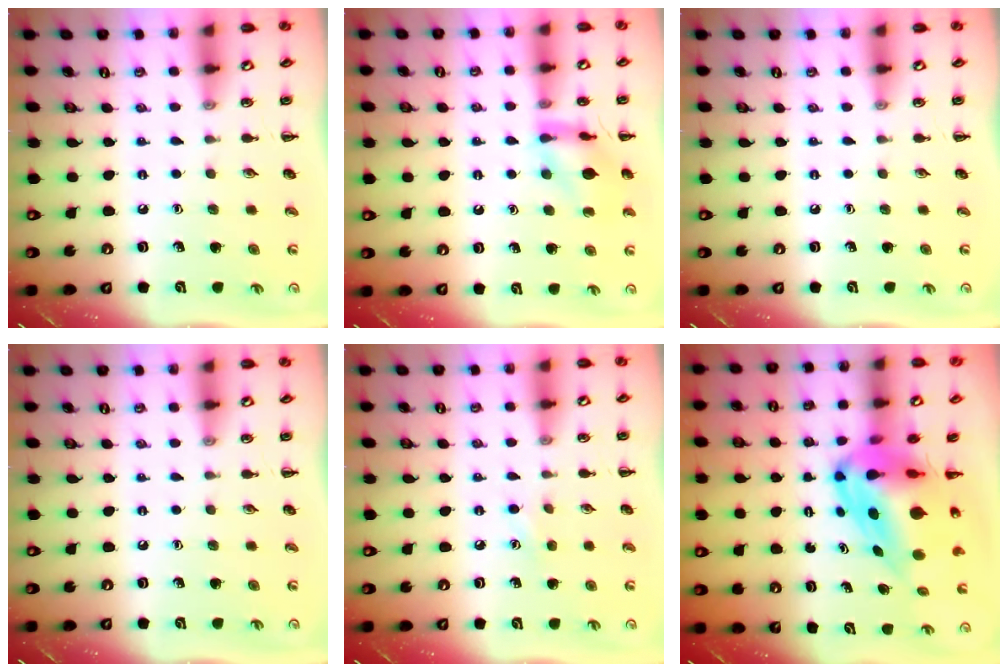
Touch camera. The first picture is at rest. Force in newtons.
{"total": 13.3, "press": 13.2, "slide": 1.2}
{"total": 0.0}
{"total": 0.0}
{"total": 2.0, "press": 1.9, "slide": 0.6}
{"total": 11.0, "press": 10.4, "slide": 3.5}